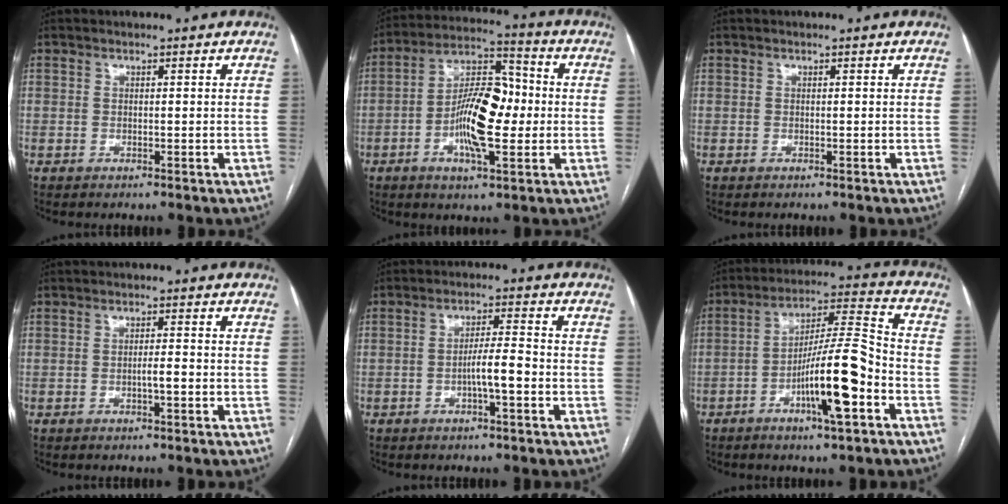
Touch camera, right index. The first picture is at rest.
{"total": 12.9, "force": [-1.7, 4.3, 12.0], "torque": [-0.220, 0.022, -0.029]}
{"total": 0.0}
{"total": 2.1, "force": [-0.7, 0.1, 2.0], "torque": [-0.036, 0.001, -0.012]}
{"total": 4.9, "force": [-1.6, 0.3, 4.6], "torque": [-0.084, 0.006, -0.027]}
{"total": 13.4, "force": [-5.2, 1.0, 12.3], "torque": [-0.219, 0.004, -0.087]}